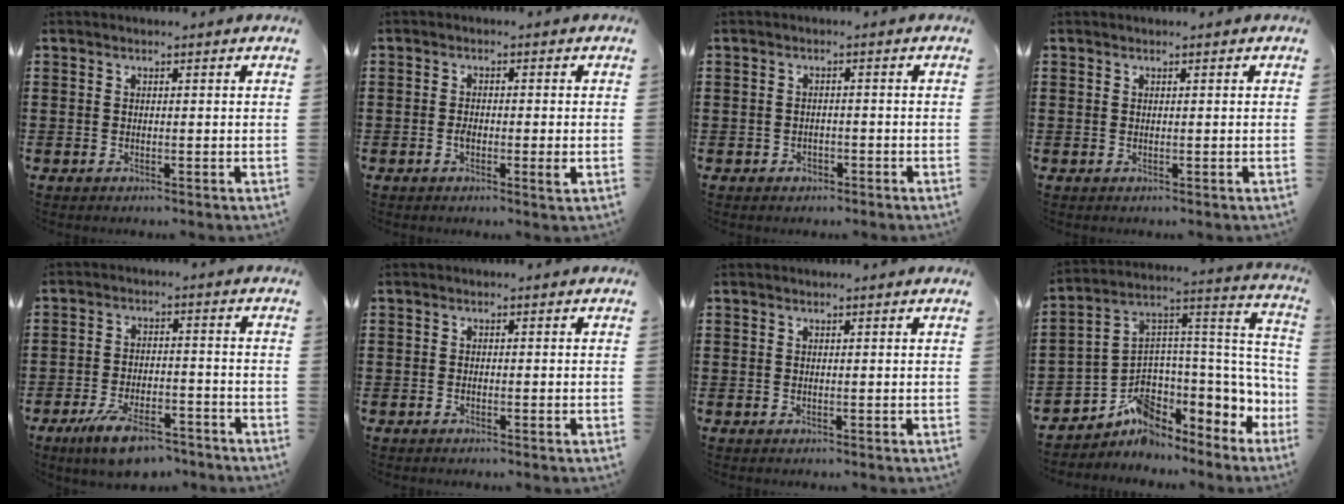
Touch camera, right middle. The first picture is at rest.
{"total": 2.4, "force": [-0.8, 0.8, 2.1], "torque": [-0.037, 0.001, -0.015]}
{"total": 1.3, "force": [-1.1, 0.7, 0.1], "torque": [-0.008, -0.002, -0.024]}
{"total": 0.0}
{"total": 7.6, "force": [-5.9, 2.1, 4.3], "torque": [-0.092, 0.002, -0.110]}
{"total": 0.6, "force": [-0.4, 0.1, 0.4], "torque": [-0.008, -0.002, -0.007]}
{"total": 0.0}
{"total": 4.9, "force": [-1.6, 3.9, 2.5], "torque": [-0.073, -0.051, -0.033]}